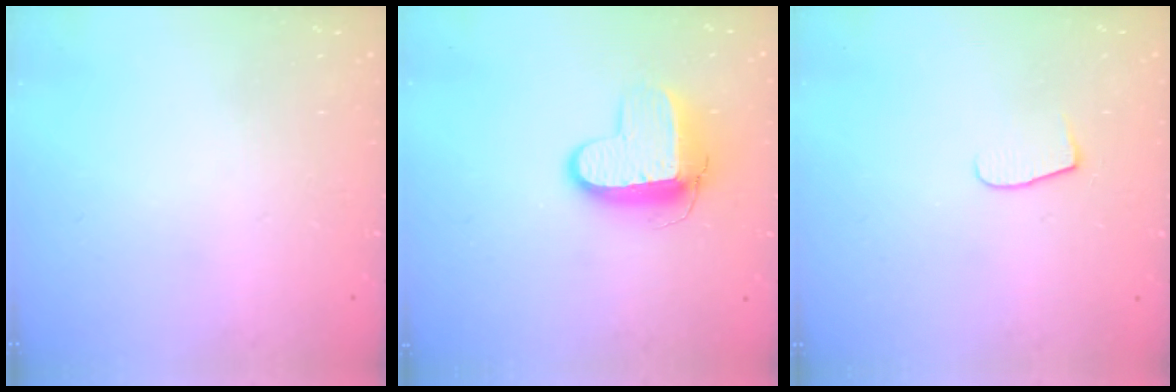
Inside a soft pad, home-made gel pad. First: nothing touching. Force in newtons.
{"total": 10.3, "press": 10.2, "slide": 1.0}
{"total": 7.5, "press": 7.5, "slide": 0.6}